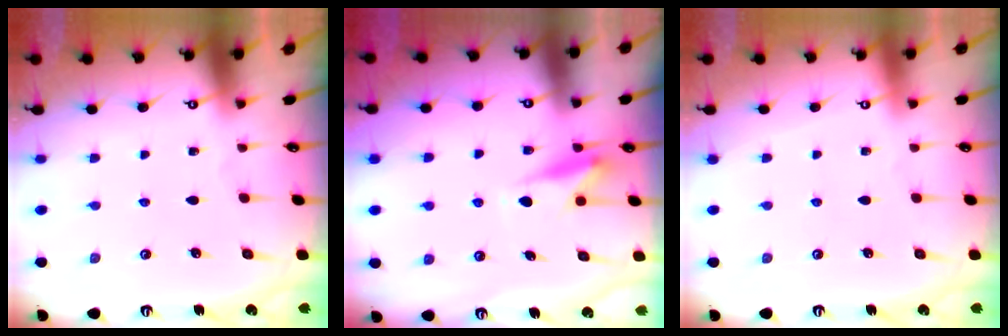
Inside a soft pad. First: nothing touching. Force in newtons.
{"total": 9.5, "press": 9.5, "slide": 0.4}
{"total": 4.0, "press": 4.0, "slide": 0.1}